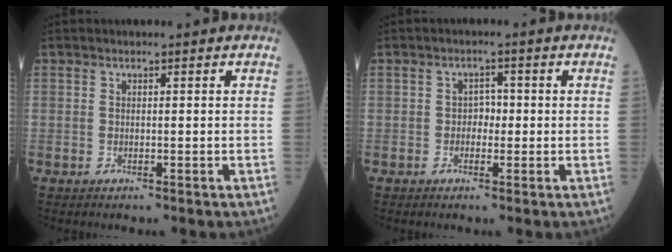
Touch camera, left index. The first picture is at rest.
{"total": 2.0, "force": [-0.5, 1.4, 1.4], "torque": [-0.013, 0.003, -0.012]}